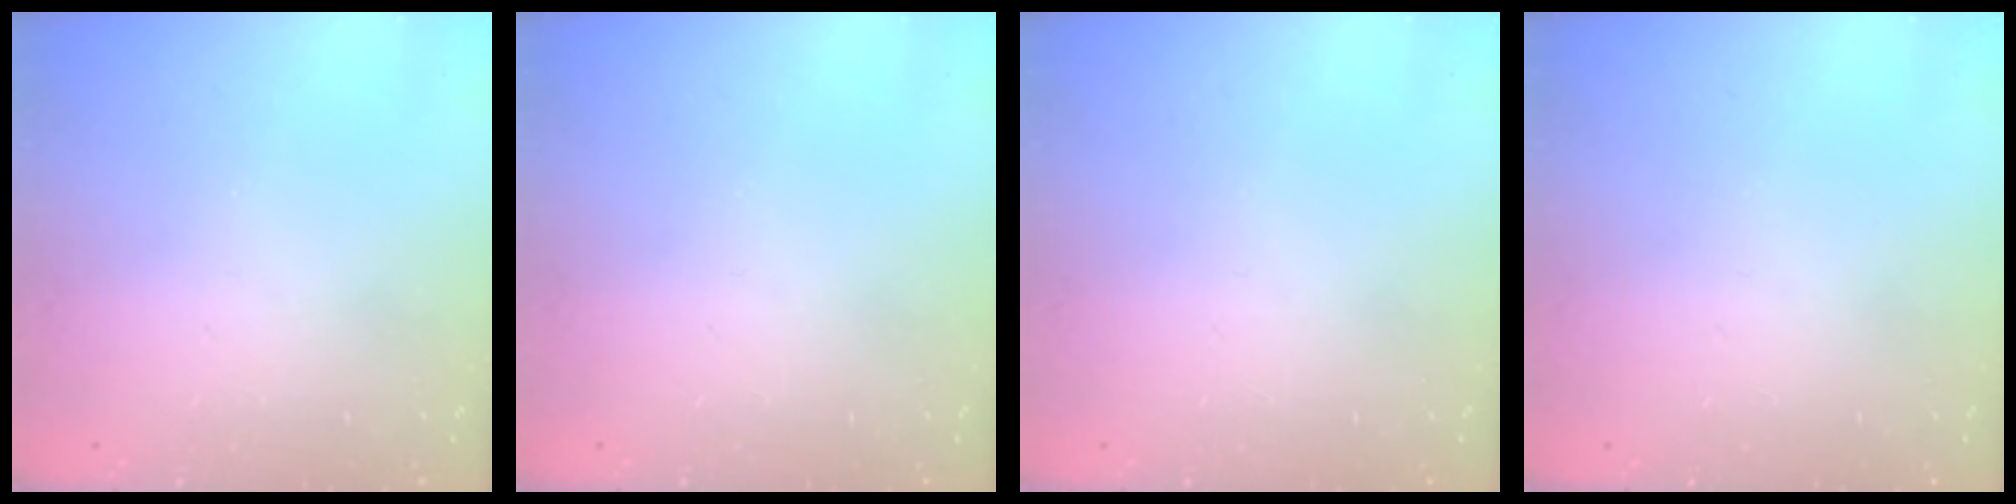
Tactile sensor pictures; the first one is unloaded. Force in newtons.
{"total": 0.0}
{"total": 0.0}
{"total": 0.0}